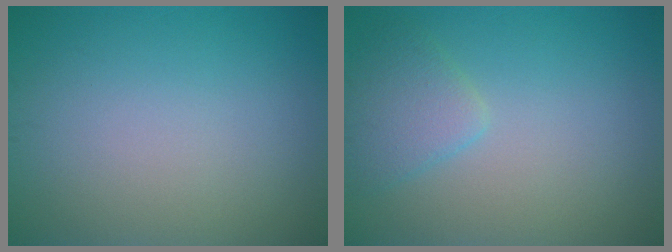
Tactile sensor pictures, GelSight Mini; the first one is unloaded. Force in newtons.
{"total": 2.5, "press": 2.5, "slide": 0.2}